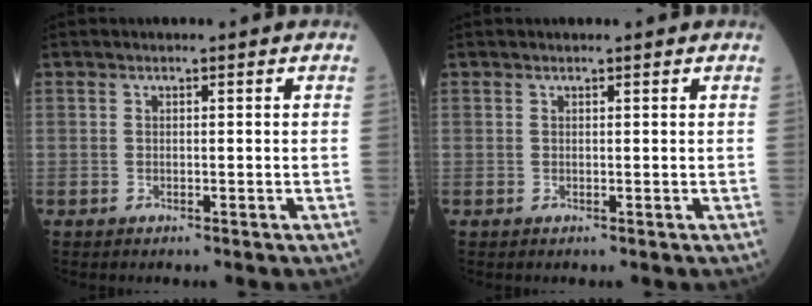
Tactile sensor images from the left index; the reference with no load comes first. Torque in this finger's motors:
{"motor_torque": [-1.74, 0.40, -0.60, -0.03]}